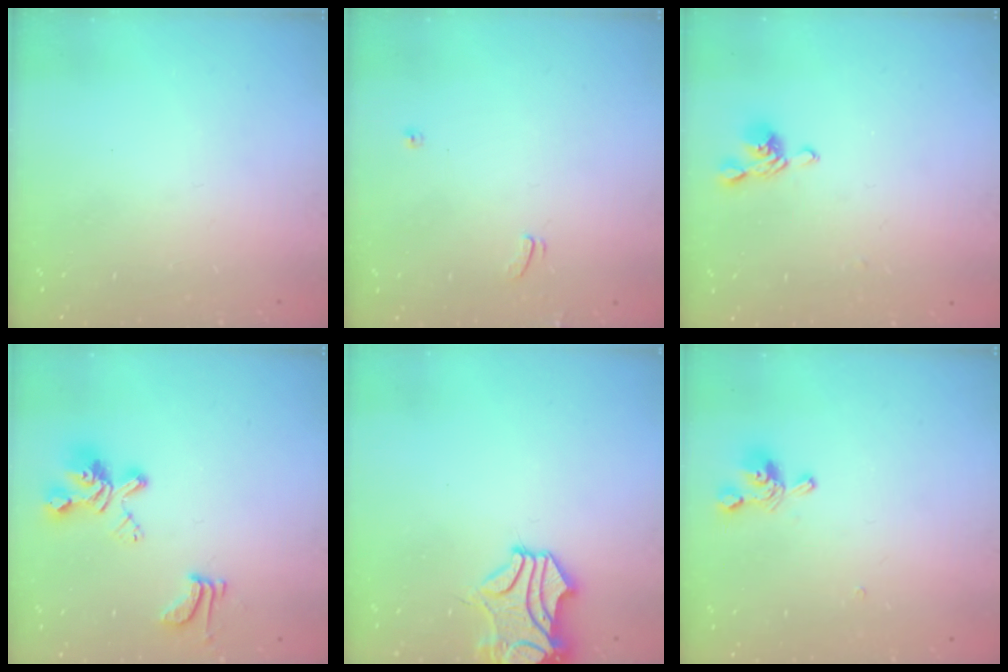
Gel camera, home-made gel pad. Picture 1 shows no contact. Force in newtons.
{"total": 0.0}
{"total": 3.8, "press": 3.8, "slide": 0.6}
{"total": 7.5, "press": 7.3, "slide": 1.6}
{"total": 2.4, "press": 2.0, "slide": 1.3}
{"total": 0.7, "press": 0.4, "slide": 0.6}